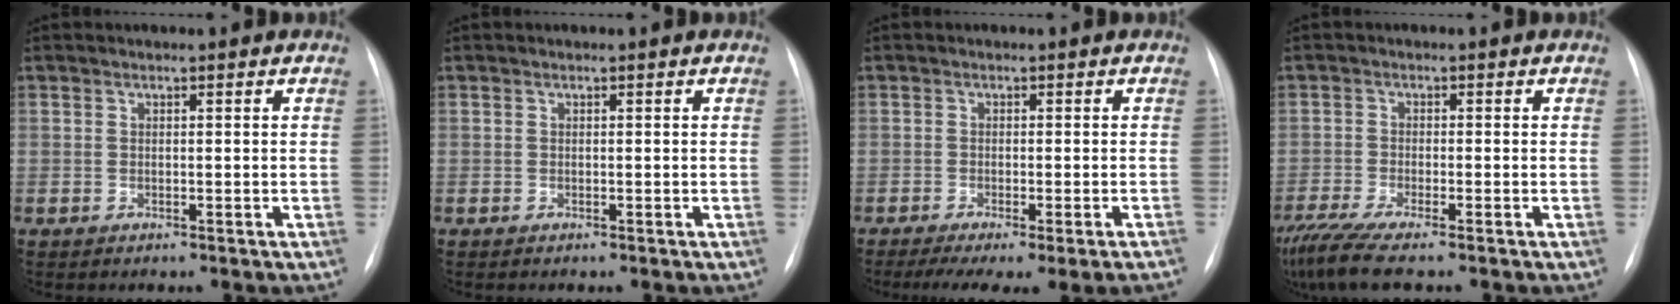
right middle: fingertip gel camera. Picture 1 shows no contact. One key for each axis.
{"total": 0.0}
{"total": 9.7, "fx": -7.3, "fy": 0.8, "fz": 6.4, "tx": -0.087, "ty": -0.013, "tz": -0.109}
{"total": 7.1, "fx": -5.7, "fy": 0.0, "fz": 4.3, "tx": -0.084, "ty": -0.022, "tz": -0.101}